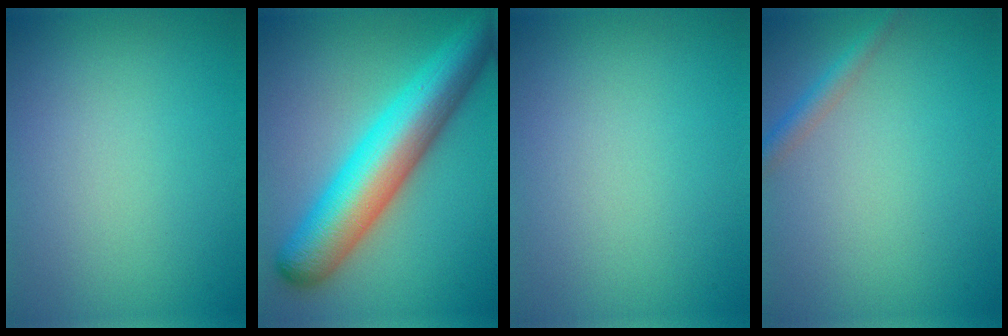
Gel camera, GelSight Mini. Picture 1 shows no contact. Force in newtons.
{"total": 10.1, "press": 10.1, "slide": 0.2}
{"total": 0.0}
{"total": 1.7, "press": 1.7, "slide": 0.1}